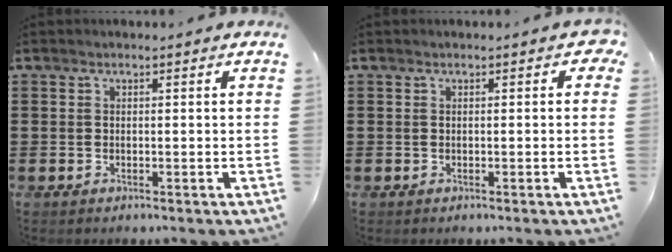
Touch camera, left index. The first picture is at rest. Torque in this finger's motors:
{"motor_torque": [0.43, 0.33, 0.16, 0.02]}